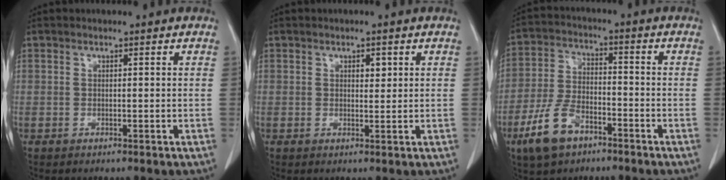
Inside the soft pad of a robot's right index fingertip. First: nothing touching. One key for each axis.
{"total": 1.6, "fx": 0.7, "fy": 0.8, "fz": 1.2, "tx": -0.016, "ty": -0.002, "tz": 0.010}
{"total": 9.4, "fx": -5.6, "fy": 4.8, "fz": 5.9, "tx": -0.136, "ty": 0.001, "tz": -0.105}